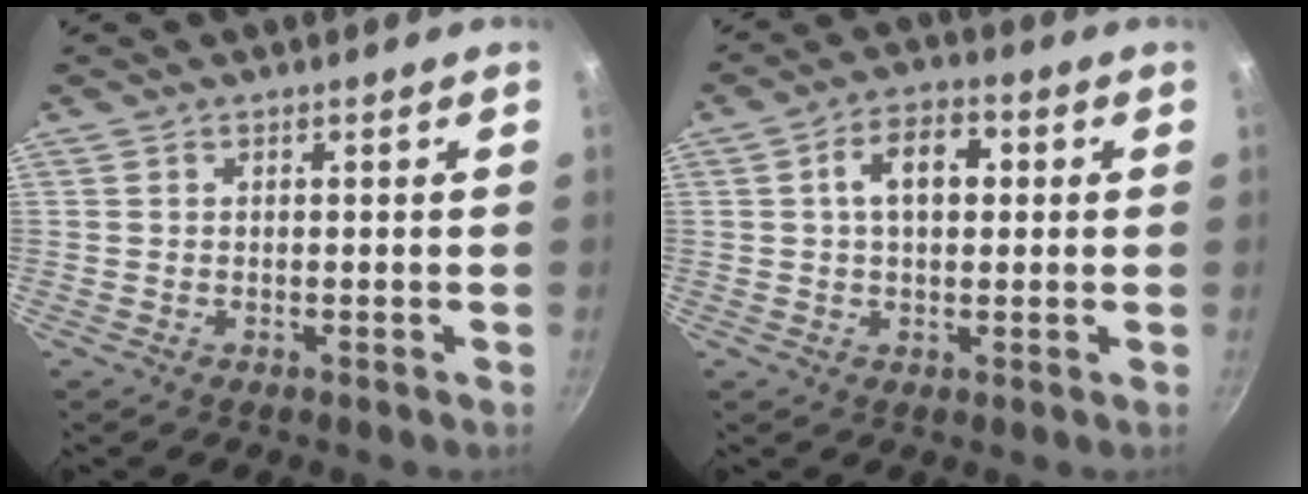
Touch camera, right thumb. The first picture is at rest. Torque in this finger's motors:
{"motor_torque": [0.30, 1.61, 0.84, -0.37, 0.02]}